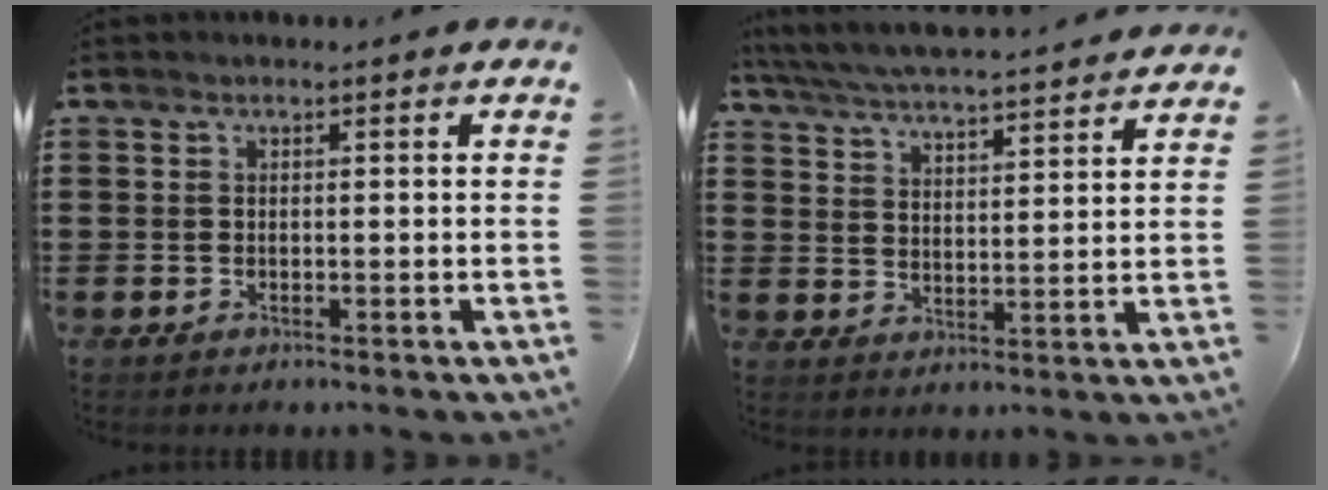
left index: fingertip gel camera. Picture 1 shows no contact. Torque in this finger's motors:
{"motor_torque": [-1.66, -0.47, -1.01, -0.21]}